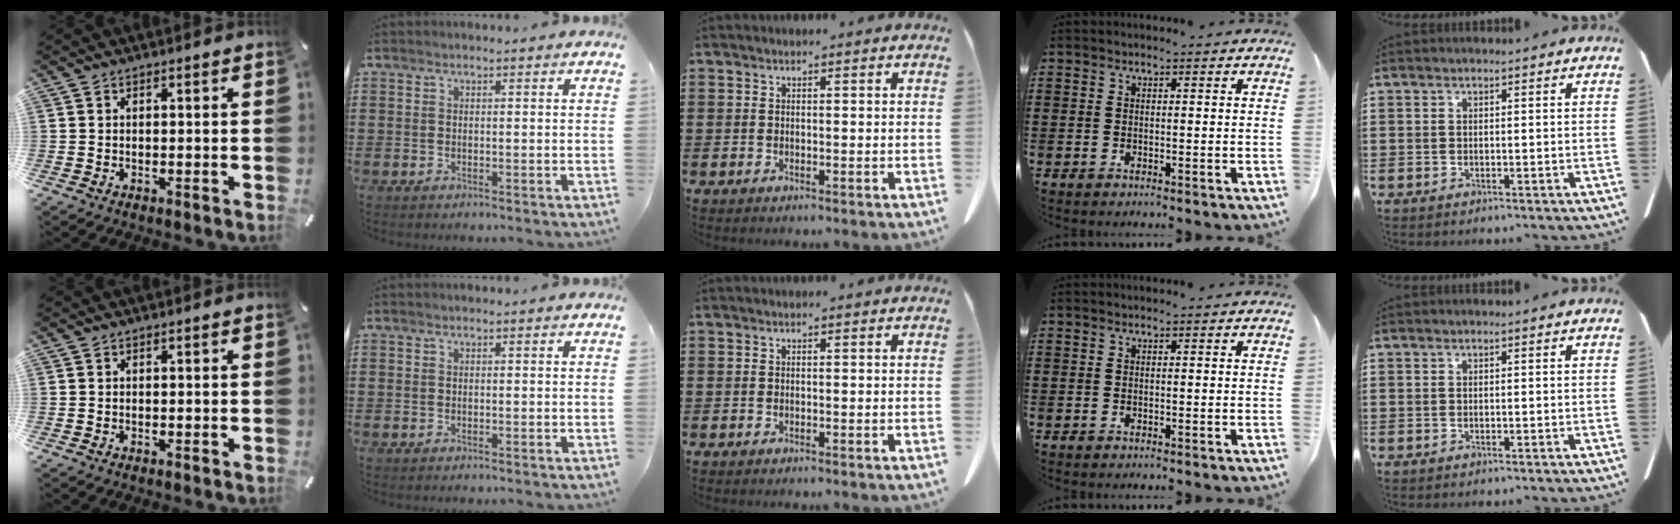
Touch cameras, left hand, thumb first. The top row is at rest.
{}